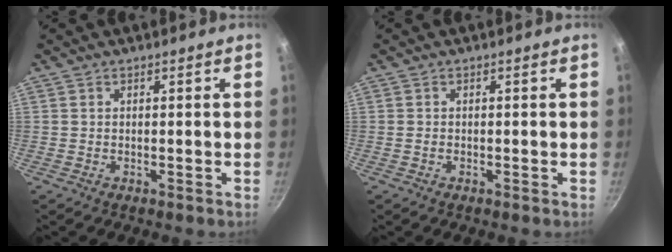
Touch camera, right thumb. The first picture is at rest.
{"total": 0.6, "force": [-0.2, 0.4, 0.4], "torque": [-0.006, 0.001, -0.005]}